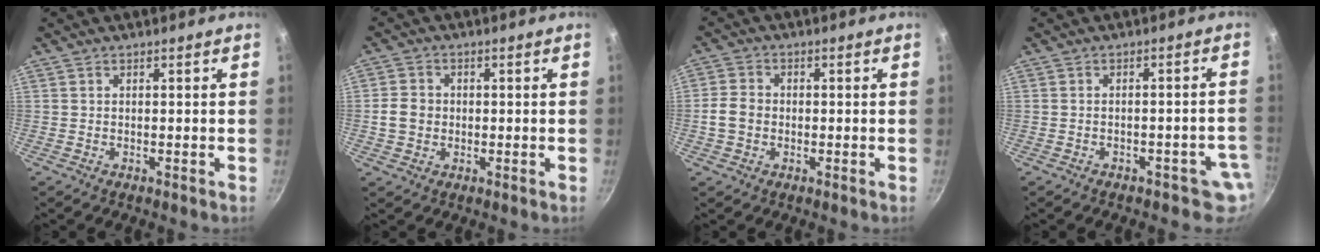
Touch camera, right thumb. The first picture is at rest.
{"total": 4.8, "force": [-0.4, 4.2, 2.3], "torque": [-0.030, 0.009, -0.013]}
{"total": 4.7, "force": [-0.8, 3.8, 2.6], "torque": [-0.042, 0.012, -0.021]}
{"total": 1.9, "force": [-0.4, 0.8, 1.7], "torque": [-0.017, -0.002, -0.005]}